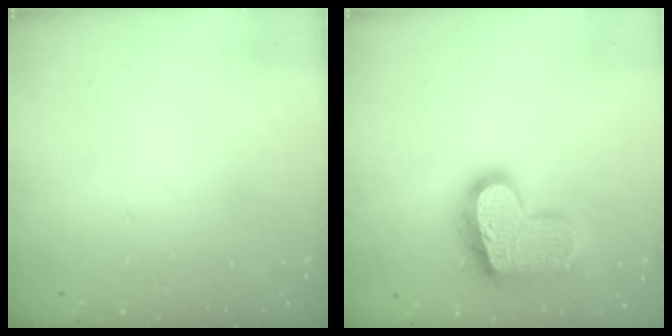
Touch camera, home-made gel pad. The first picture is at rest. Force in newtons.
{"total": 20.0, "press": 20.0, "slide": 1.2}